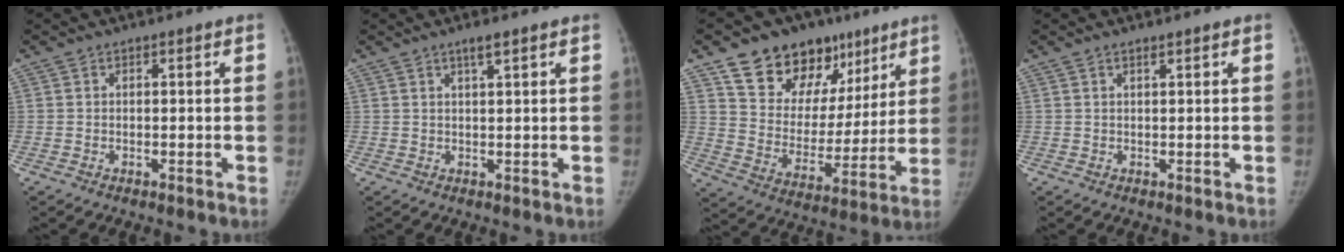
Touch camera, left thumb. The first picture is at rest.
{"total": 2.0, "force": [1.4, 0.2, 1.4], "torque": [-0.025, -0.008, 0.025]}
{"total": 20.8, "force": [12.9, 13.4, 9.4], "torque": [-0.088, -0.037, 0.215]}
{"total": 0.7, "force": [0.5, 0.0, 0.4], "torque": [-0.007, -0.001, 0.010]}